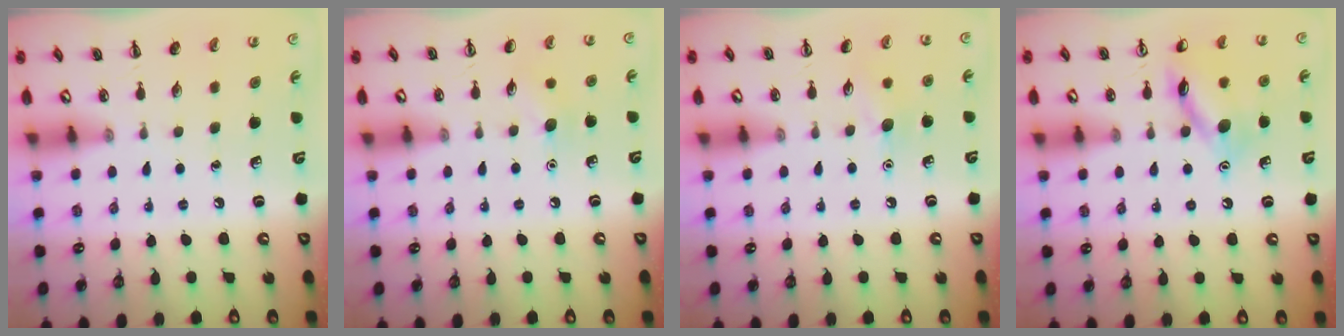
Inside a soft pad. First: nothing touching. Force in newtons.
{"total": 6.8, "press": 6.7, "slide": 1.4}
{"total": 6.8, "press": 6.6, "slide": 1.7}
{"total": 11.9, "press": 11.8, "slide": 0.9}